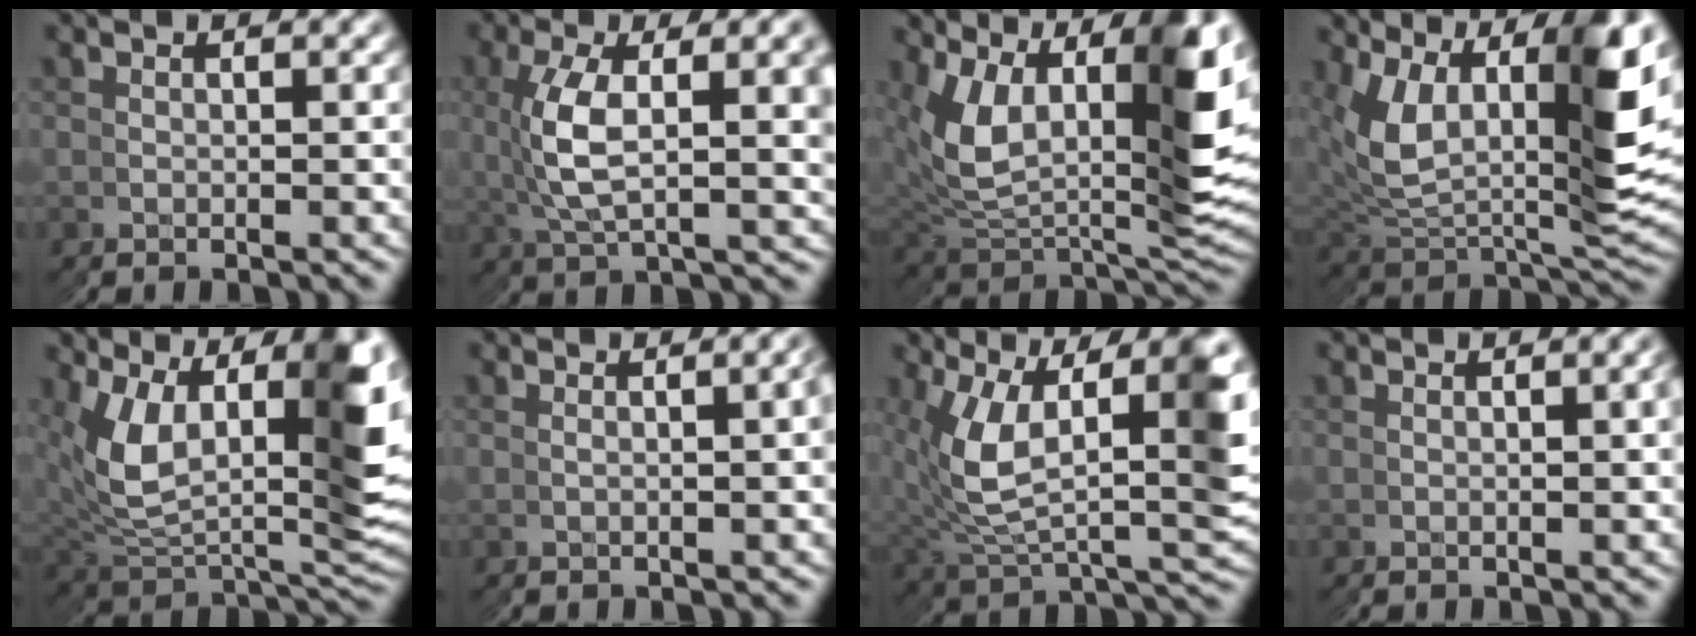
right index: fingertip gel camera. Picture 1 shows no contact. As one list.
[{"total": 4.8, "force": [1.2, 2.3, 4.1], "torque": [-0.084, -0.004, 0.029]}, {"total": 13.8, "force": [1.8, 8.3, 10.9], "torque": [-0.193, -0.025, 0.044]}, {"total": 12.2, "force": [1.9, 7.4, 9.5], "torque": [-0.180, -0.018, 0.043]}, {"total": 13.5, "force": [1.4, 8.2, 10.6], "torque": [-0.181, -0.025, 0.040]}, {"total": 1.6, "force": [0.3, 0.4, 1.5], "torque": [-0.014, 0.007, 0.006]}, {"total": 11.0, "force": [1.1, 6.8, 8.6], "torque": [-0.148, -0.011, 0.029]}, {"total": 0.7, "force": [0.2, 0.1, 0.7], "torque": [-0.008, 0.004, 0.004]}]